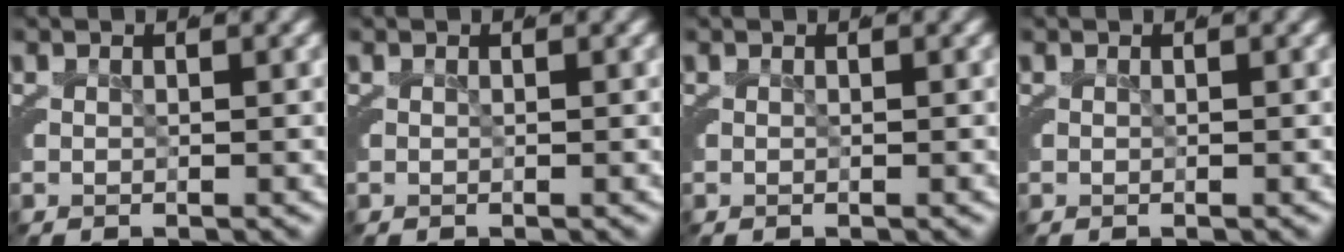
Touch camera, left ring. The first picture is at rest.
{"total": 0.0}
{"total": 0.0}
{"total": 0.0}